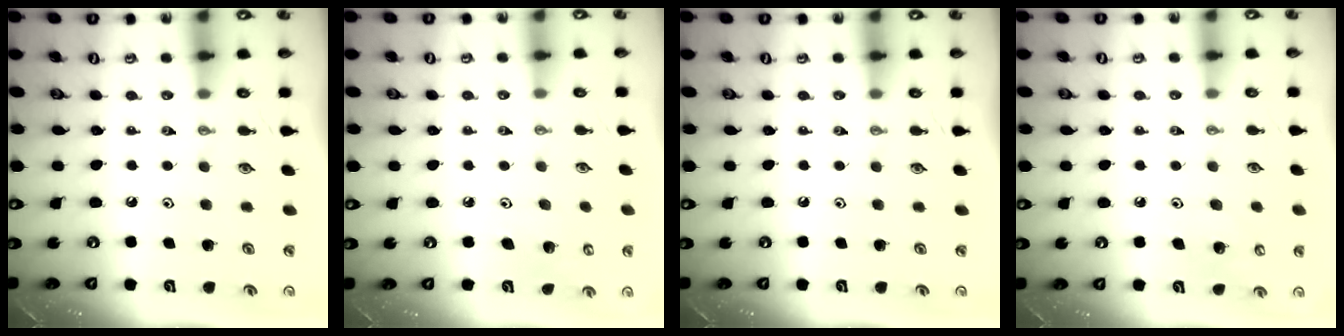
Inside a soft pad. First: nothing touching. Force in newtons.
{"total": 4.5, "press": 4.2, "slide": 1.5}
{"total": 0.0}
{"total": 7.0, "press": 6.9, "slide": 0.8}